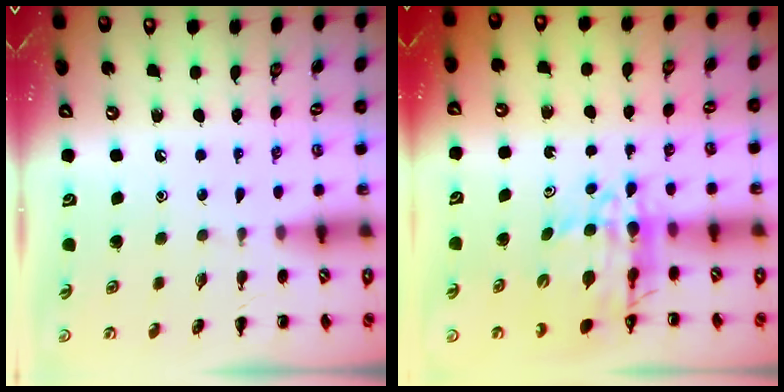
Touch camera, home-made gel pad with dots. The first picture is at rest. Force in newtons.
{"total": 12.2, "press": 11.5, "slide": 3.9}